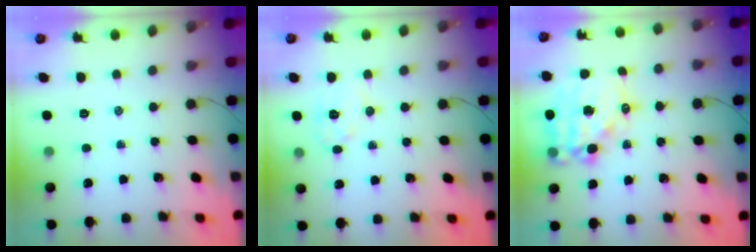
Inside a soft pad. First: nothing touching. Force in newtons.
{"total": 6.5, "press": 6.5, "slide": 0.7}
{"total": 15.4, "press": 15.2, "slide": 2.3}